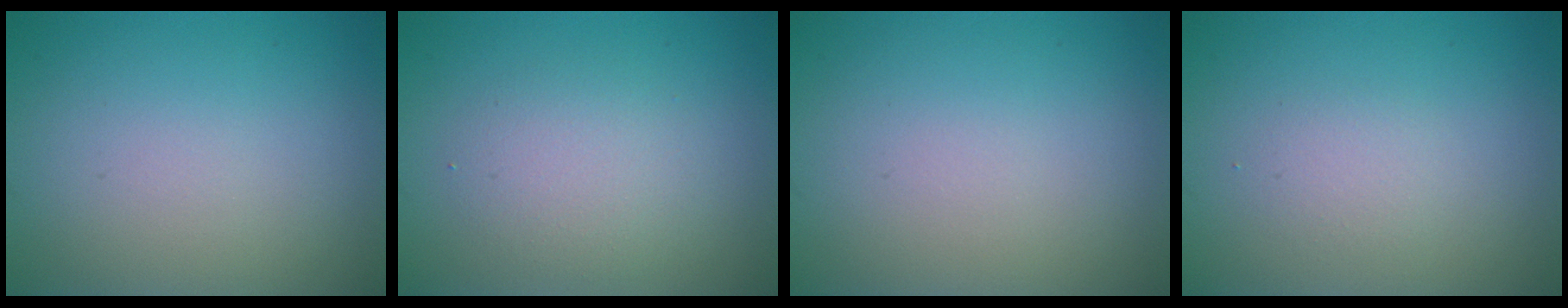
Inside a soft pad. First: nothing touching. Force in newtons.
{"total": 2.7, "press": 2.7, "slide": 0.2}
{"total": 0.0}
{"total": 1.3, "press": 1.3, "slide": 0.1}